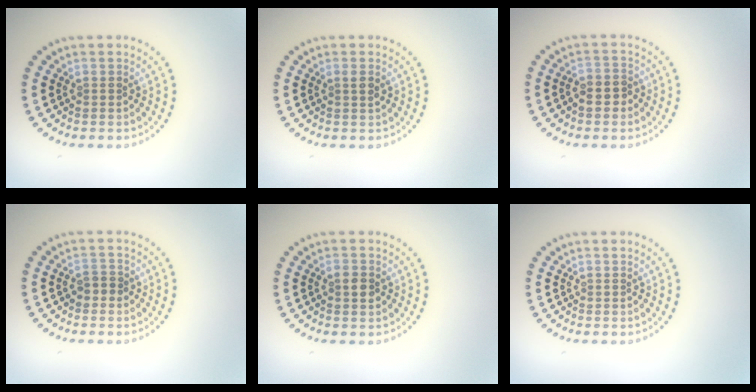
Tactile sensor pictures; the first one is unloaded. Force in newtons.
{"total": 0.9, "press": 0.8, "slide": 0.5}
{"total": 2.1, "press": 2.0, "slide": 0.8}
{"total": 1.1, "press": 1.1, "slide": 0.4}
{"total": 1.8, "press": 1.8, "slide": 0.1}
{"total": 0.0}